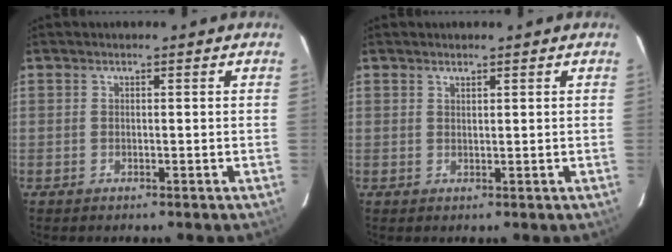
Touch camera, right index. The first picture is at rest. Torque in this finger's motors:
{"motor_torque": [-0.07, 0.03, 0.04, -0.01]}